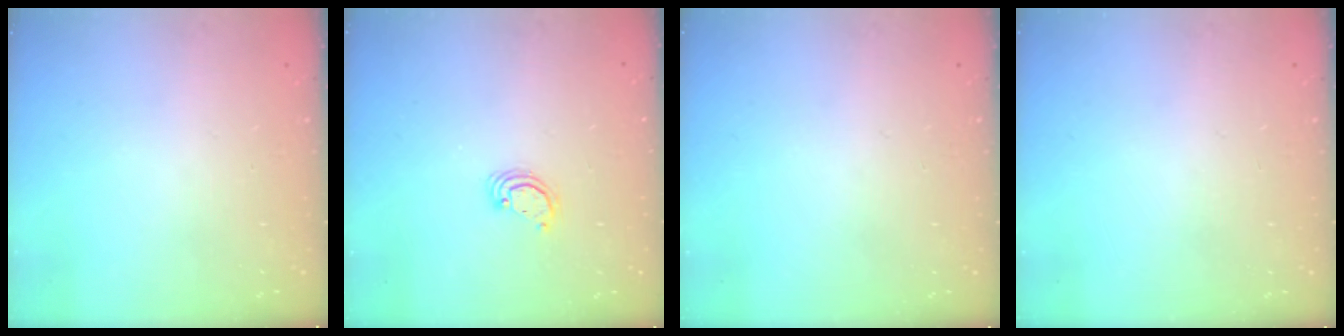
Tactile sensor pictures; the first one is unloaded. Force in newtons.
{"total": 2.5, "press": 2.5, "slide": 0.2}
{"total": 0.0}
{"total": 0.0}